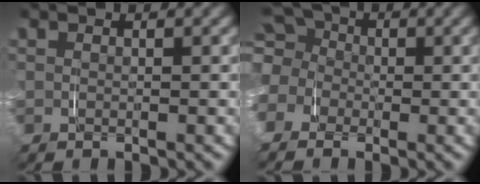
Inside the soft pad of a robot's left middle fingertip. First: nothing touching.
{"total": 9.3, "force": [-0.5, 8.6, 3.5], "torque": [-0.099, -0.006, -0.032]}